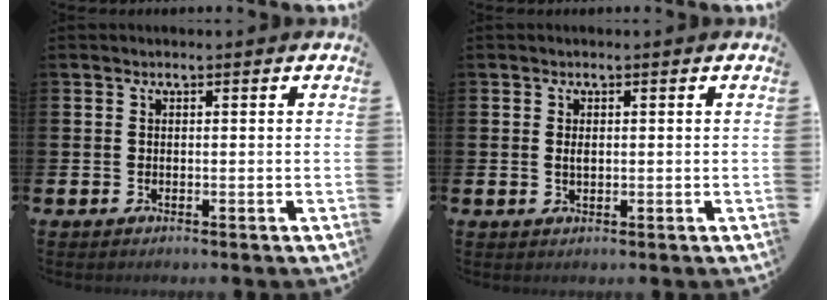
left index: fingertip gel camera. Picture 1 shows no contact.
{"total": 0.9, "force": [0.2, 0.4, 0.7], "torque": [0.001, -0.003, -0.001]}